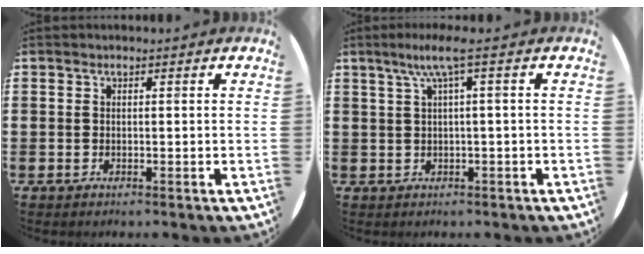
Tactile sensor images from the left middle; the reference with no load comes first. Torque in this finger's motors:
{"motor_torque": [-0.07, -0.22, 0.05, 0.03]}